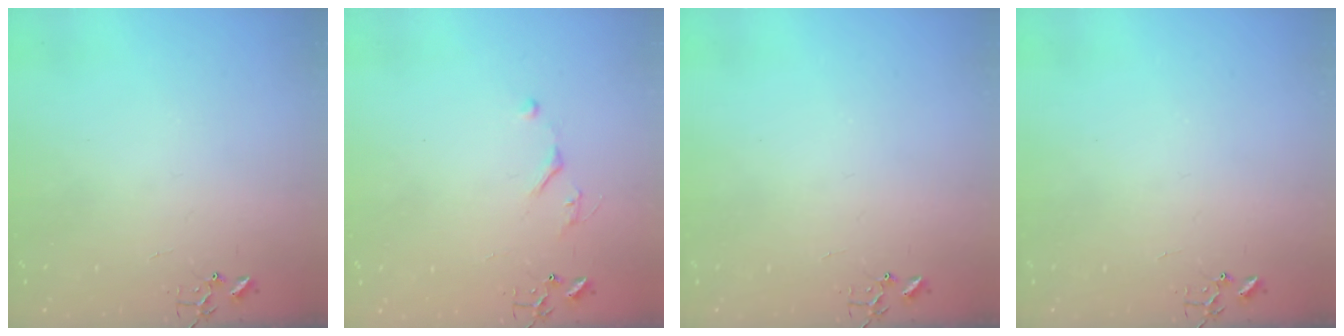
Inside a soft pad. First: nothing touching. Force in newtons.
{"total": 4.3, "press": 4.3, "slide": 0.6}
{"total": 0.0}
{"total": 0.0}